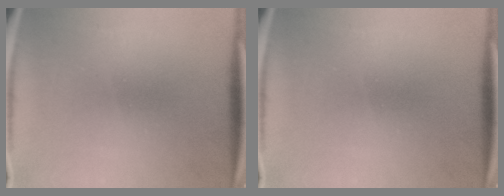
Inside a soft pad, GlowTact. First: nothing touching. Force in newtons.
{"total": 0.0}